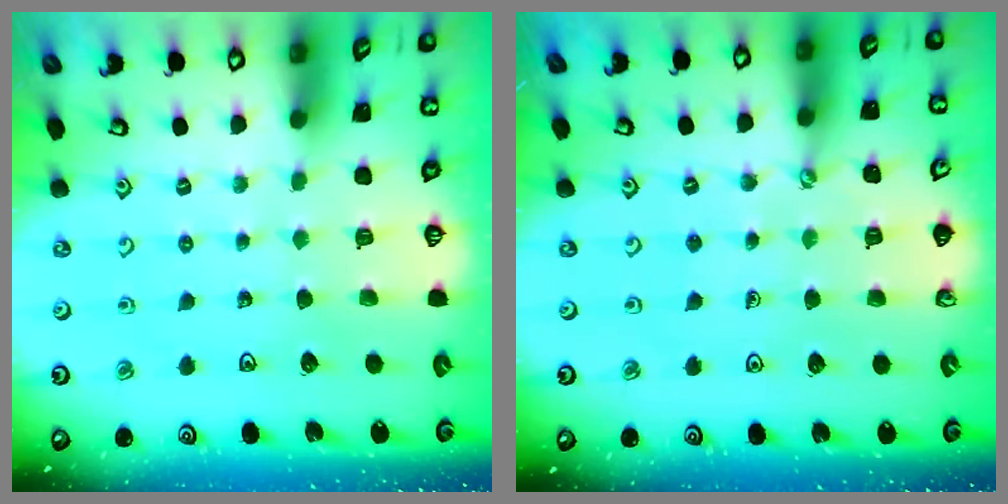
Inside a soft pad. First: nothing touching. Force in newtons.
{"total": 0.9, "press": 0.9, "slide": 0.1}